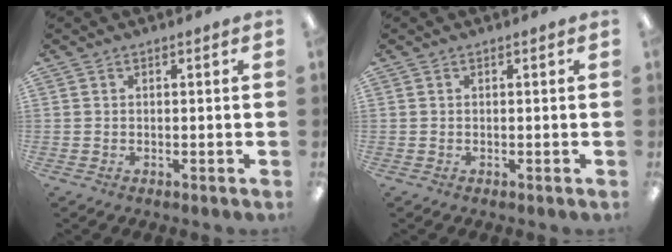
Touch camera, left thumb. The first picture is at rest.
{"total": 0.0}